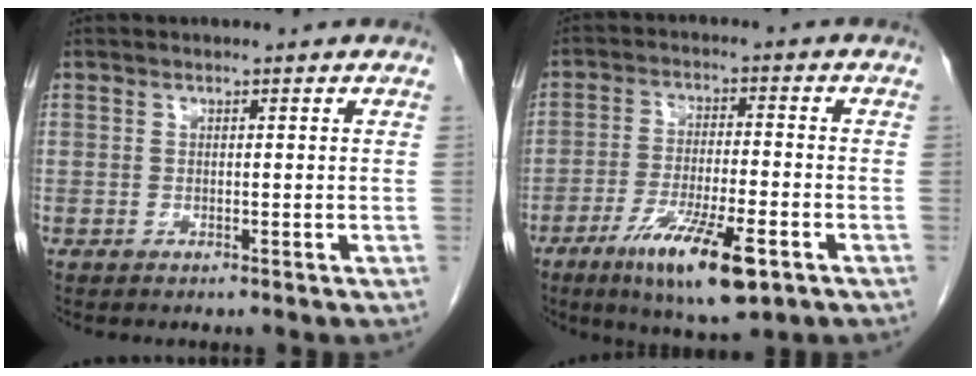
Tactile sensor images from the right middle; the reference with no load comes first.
{"total": 11.9, "force": [-6.3, 2.0, 9.9], "torque": [-0.180, -0.026, -0.101]}